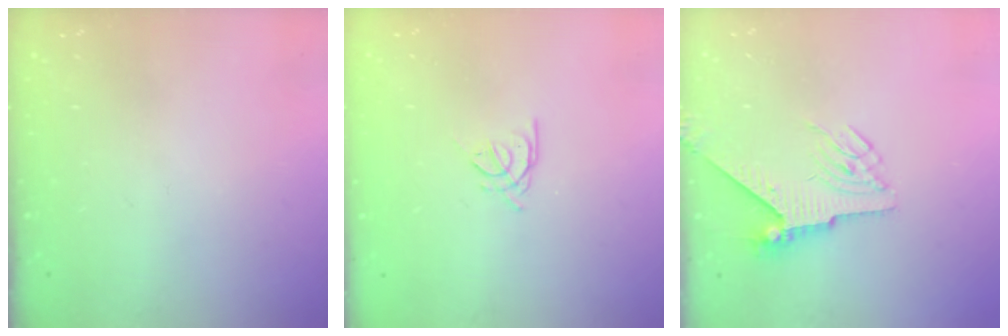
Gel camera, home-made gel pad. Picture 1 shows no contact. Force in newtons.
{"total": 1.9, "press": 1.9, "slide": 0.4}
{"total": 5.5, "press": 5.4, "slide": 1.2}